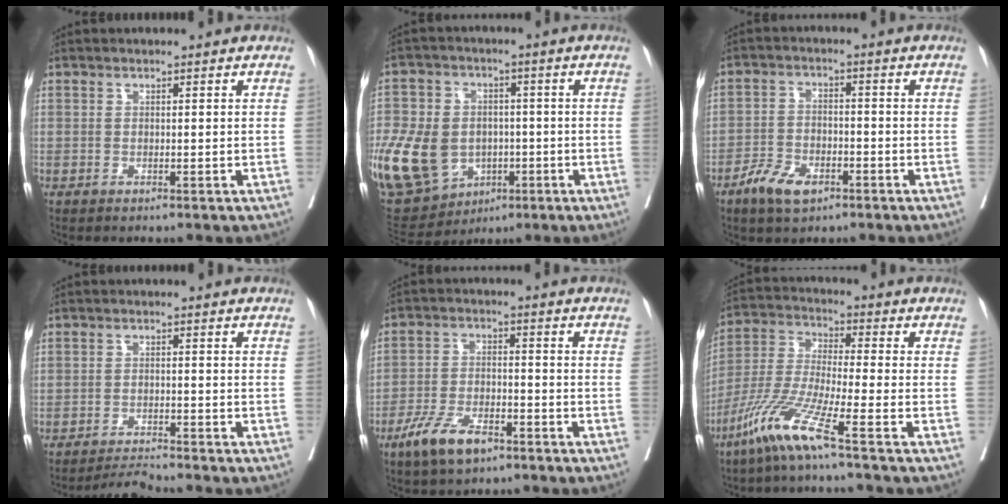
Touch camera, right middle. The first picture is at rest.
{"total": 20.9, "force": [-4.8, 16.3, 12.0], "torque": [-0.314, 0.005, -0.058]}
{"total": 6.1, "force": [-3.8, 2.8, 3.8], "torque": [-0.076, -0.001, -0.066]}
{"total": 3.0, "force": [-2.8, -1.1, -0.3], "torque": [0.003, -0.015, -0.047]}
{"total": 7.9, "force": [-5.1, 2.9, 5.2], "torque": [-0.110, -0.007, -0.093]}
{"total": 10.5, "force": [-6.6, -0.7, 8.1], "torque": [-0.178, -0.030, -0.141]}